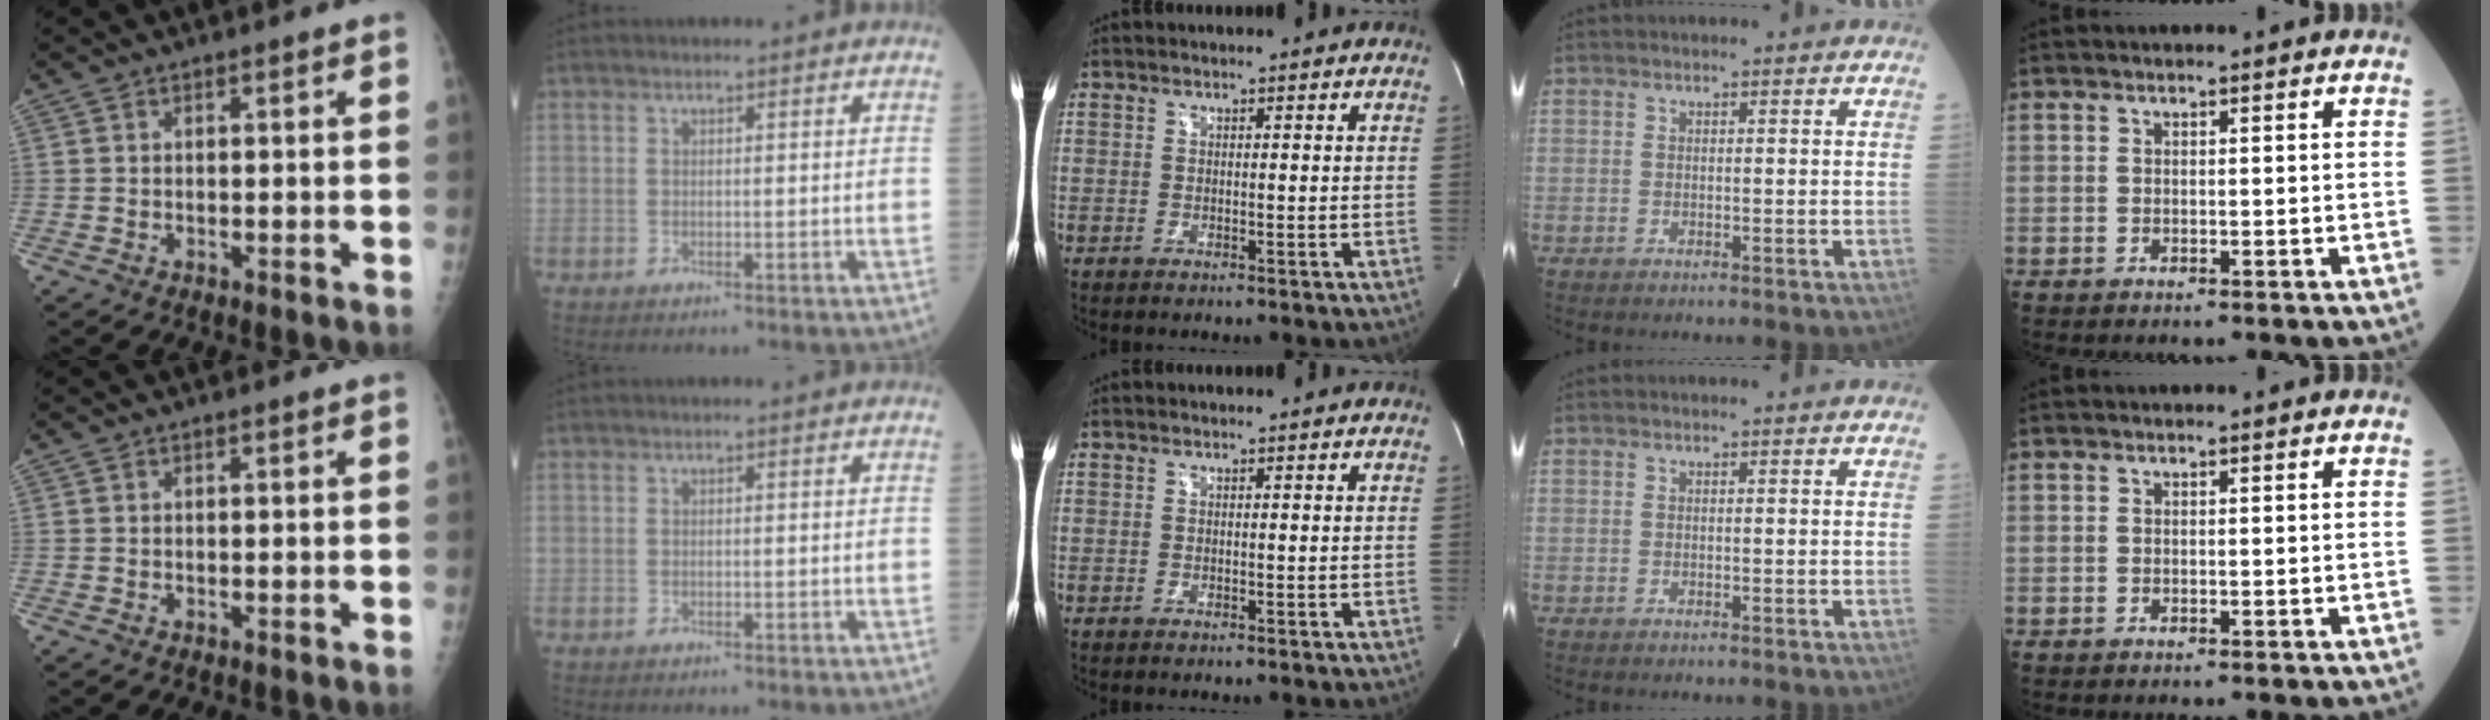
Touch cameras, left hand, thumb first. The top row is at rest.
{}